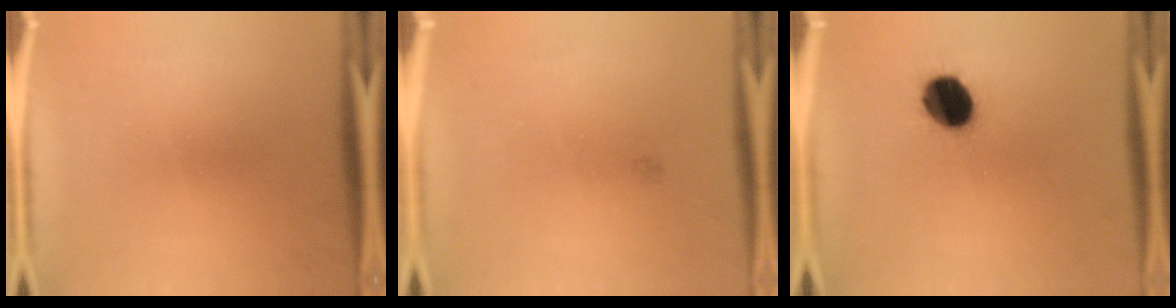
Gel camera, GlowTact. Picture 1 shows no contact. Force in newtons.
{"total": 0.6}
{"total": 10.7}